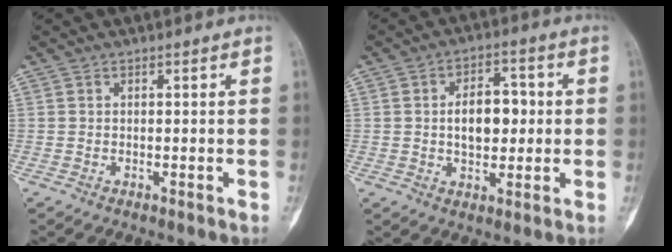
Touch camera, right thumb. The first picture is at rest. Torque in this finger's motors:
{"motor_torque": [1.25, 1.18, 0.07, -0.15, 0.31]}